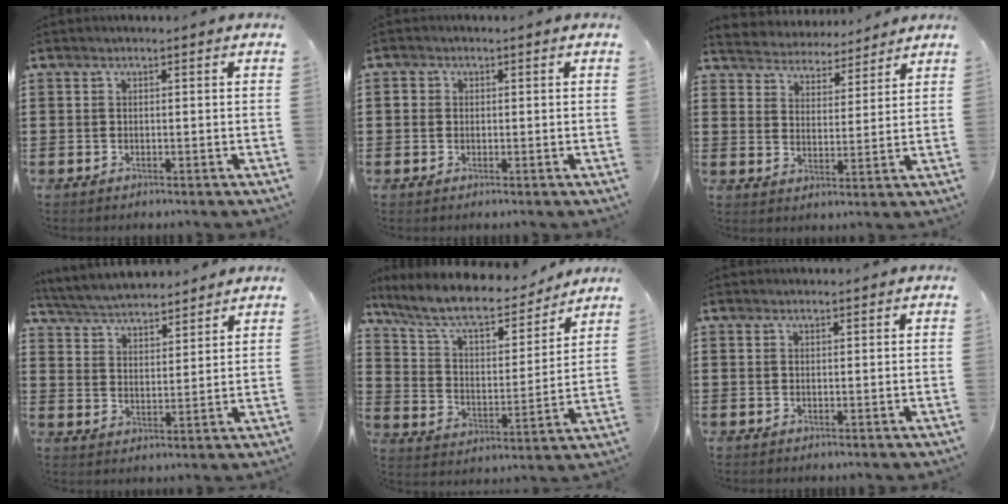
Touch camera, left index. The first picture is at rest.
{"total": 1.4, "force": [0.2, 1.3, 0.5], "torque": [-0.013, 0.008, 0.003]}
{"total": 4.2, "force": [4.1, 0.4, -0.7], "torque": [-0.010, -0.029, 0.069]}
{"total": 4.9, "force": [4.9, 0.4, 0.5], "torque": [-0.033, -0.023, 0.085]}
{"total": 9.7, "force": [8.4, 1.9, 4.3], "torque": [-0.118, -0.046, 0.145]}
{"total": 0.8, "force": [0.8, 0.1, 0.0], "torque": [-0.002, 0.000, 0.016]}